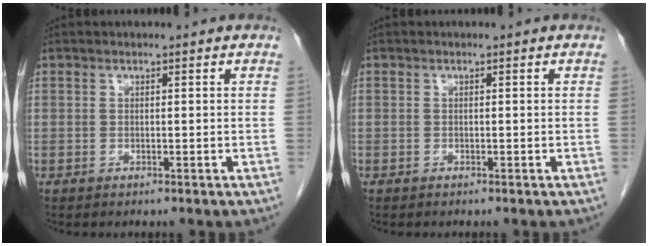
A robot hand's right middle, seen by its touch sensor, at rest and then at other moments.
{"total": 0.0}